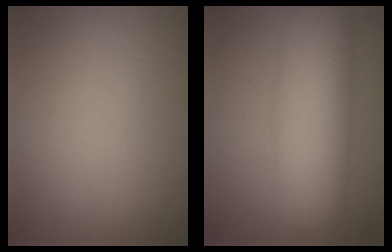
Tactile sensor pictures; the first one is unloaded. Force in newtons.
{"total": 10.4, "press": 10.4, "slide": 0.3}